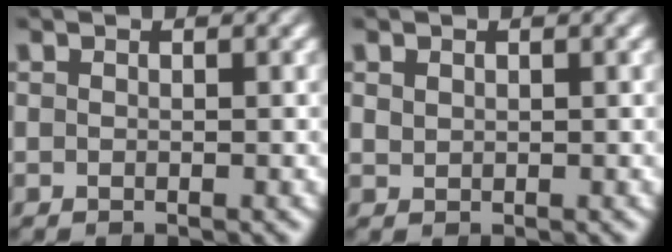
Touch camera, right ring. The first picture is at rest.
{"total": 0.7, "force": [0.6, 0.5, 0.0], "torque": [-0.002, -0.004, 0.019]}